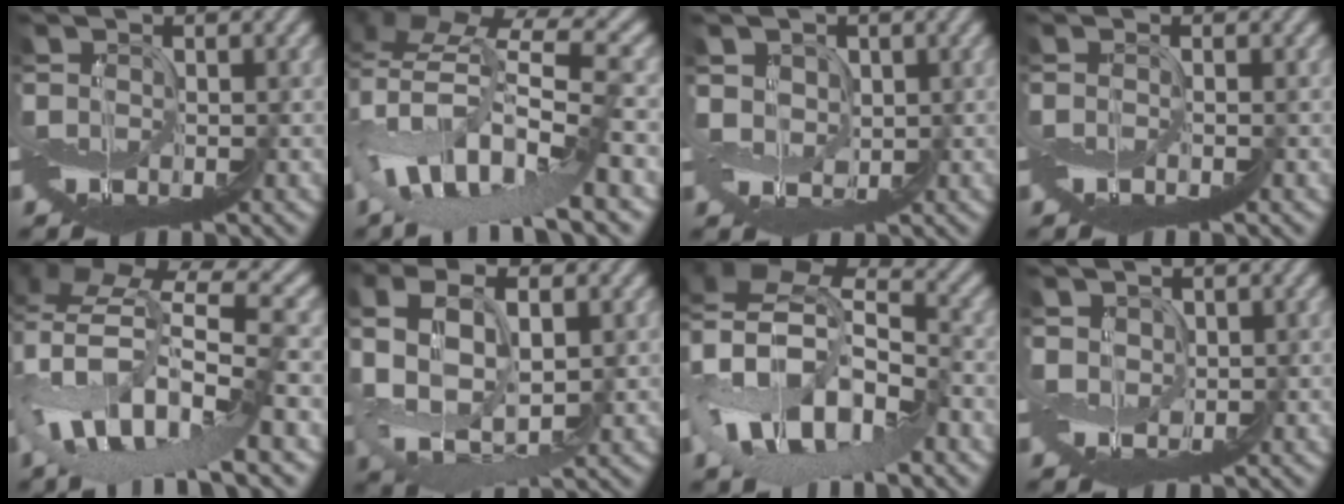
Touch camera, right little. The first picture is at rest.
{"total": 5.4, "force": [-2.5, 0.4, 4.7], "torque": [-0.138, 0.024, -0.039]}
{"total": 2.6, "force": [2.3, 0.6, -1.1], "torque": [0.004, 0.023, 0.017]}
{"total": 2.3, "force": [-1.7, -1.0, -1.1], "torque": [0.012, 0.013, -0.027]}
{"total": 5.3, "force": [-2.4, 0.9, 4.6], "torque": [-0.145, 0.025, -0.041]}
{"total": 3.7, "force": [1.5, 1.7, 3.0], "torque": [-0.109, 0.019, 0.024]}
{"total": 7.1, "force": [-3.2, 4.1, 4.8], "torque": [-0.147, 0.014, -0.051]}
{"total": 2.6, "force": [2.0, -0.3, -1.6], "torque": [0.014, 0.016, 0.026]}